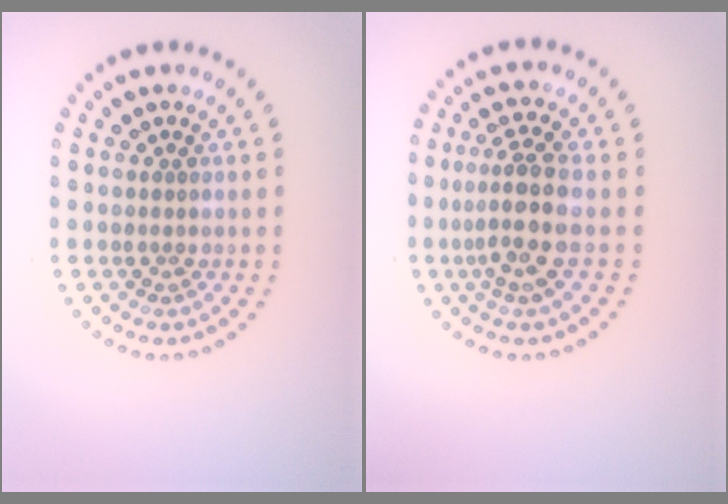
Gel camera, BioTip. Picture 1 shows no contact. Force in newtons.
{"total": 3.8, "press": 3.1, "slide": 2.2}